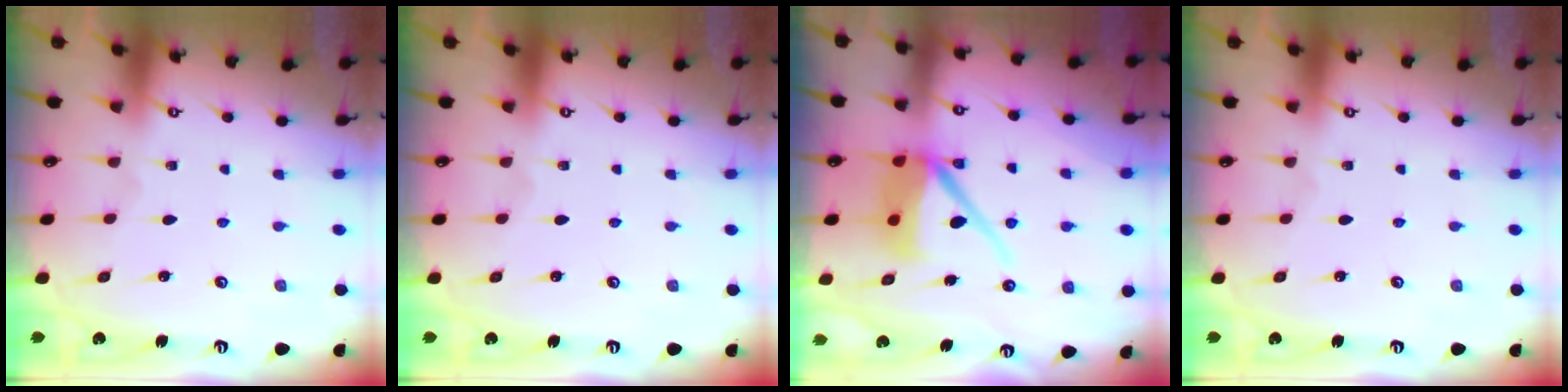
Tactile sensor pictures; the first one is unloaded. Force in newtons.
{"total": 0.0}
{"total": 10.3, "press": 10.2, "slide": 1.2}
{"total": 0.0}